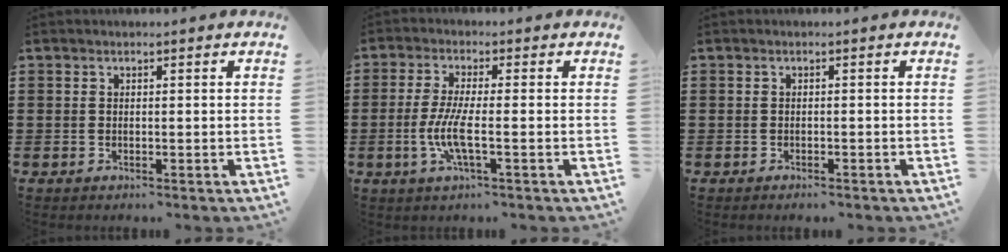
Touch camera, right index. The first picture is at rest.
{"total": 6.1, "force": [-1.6, 1.0, 5.8], "torque": [-0.136, -0.017, -0.039]}
{"total": 0.7, "force": [-0.6, 0.2, 0.2], "torque": [-0.007, 0.000, -0.013]}